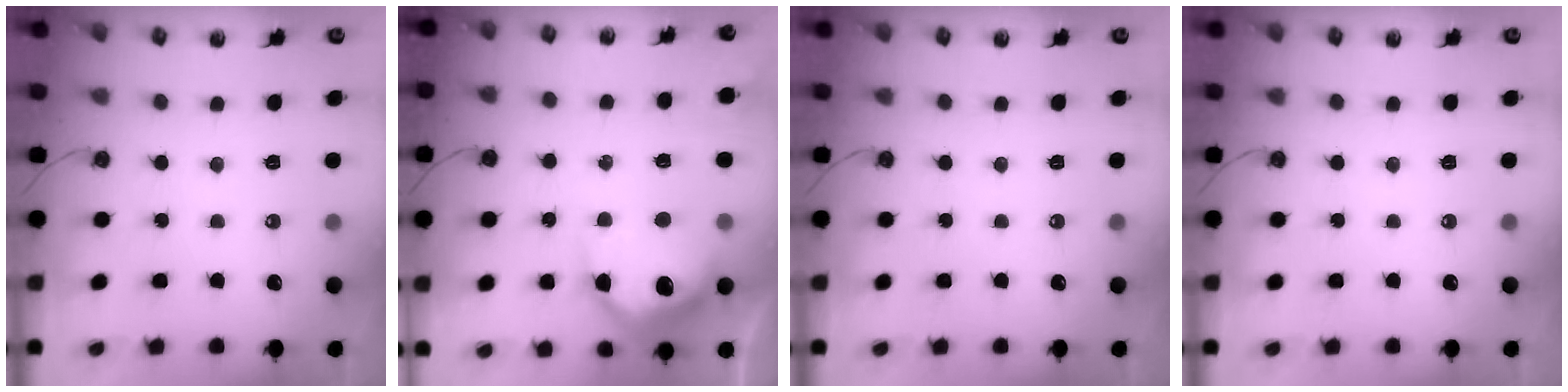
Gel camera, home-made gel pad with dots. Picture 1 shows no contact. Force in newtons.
{"total": 20.9, "press": 20.9, "slide": 1.5}
{"total": 0.0}
{"total": 0.0}